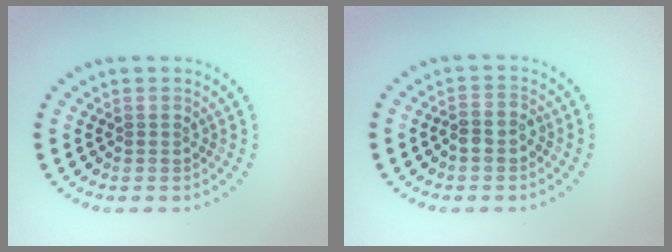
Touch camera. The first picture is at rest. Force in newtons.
{"total": 1.6, "press": 1.4, "slide": 0.8}